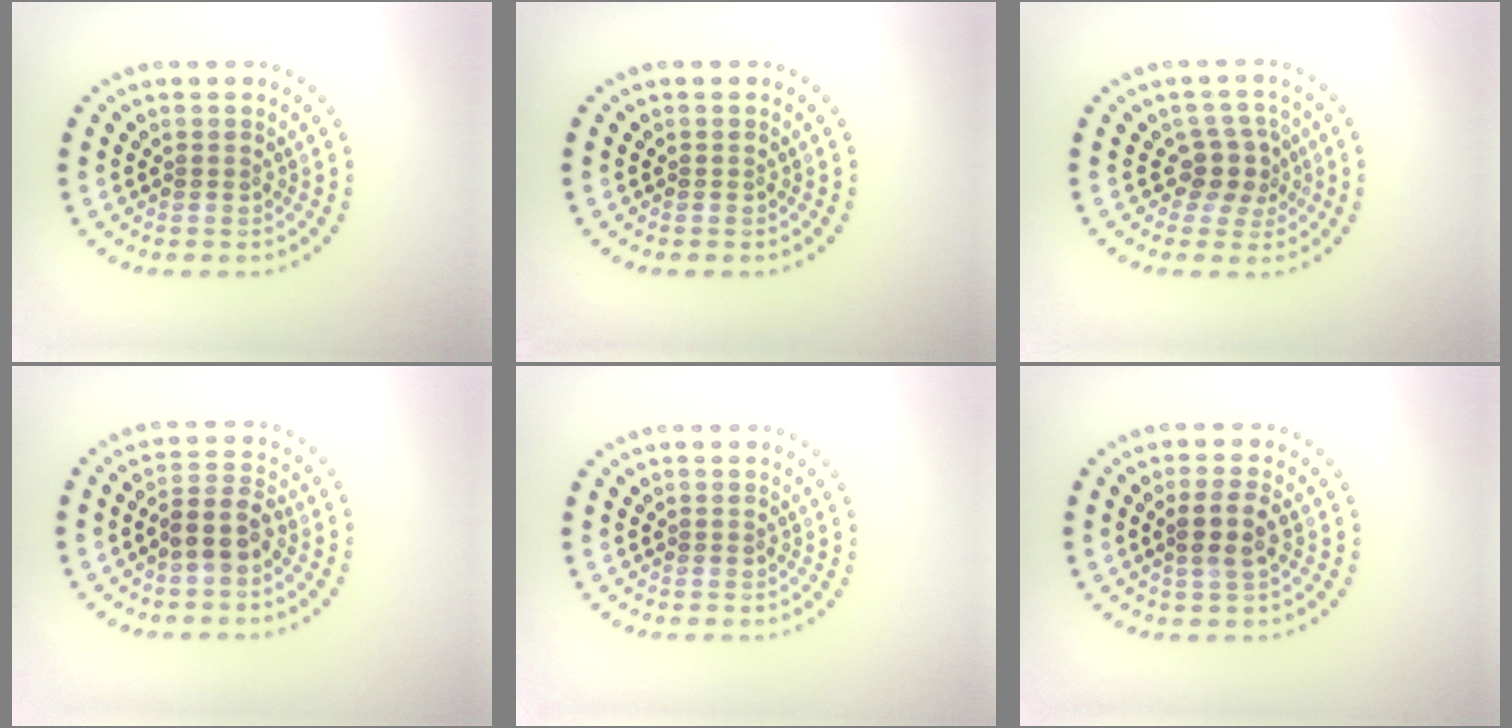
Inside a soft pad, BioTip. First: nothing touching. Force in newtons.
{"total": 0.0}
{"total": 2.8, "press": 2.2, "slide": 1.8}
{"total": 2.9, "press": 2.6, "slide": 1.4}
{"total": 0.0}
{"total": 2.4, "press": 2.3, "slide": 0.8}